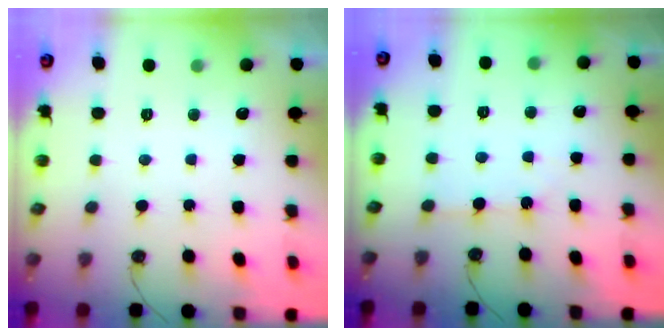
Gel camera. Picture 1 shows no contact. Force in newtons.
{"total": 3.3, "press": 3.2, "slide": 0.5}